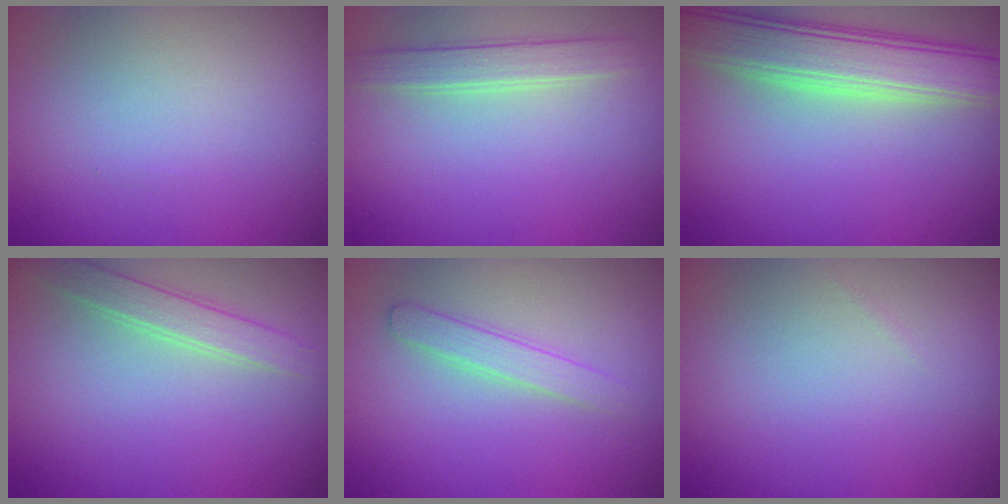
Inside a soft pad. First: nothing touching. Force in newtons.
{"total": 2.3, "press": 2.3, "slide": 0.3}
{"total": 6.2, "press": 6.2, "slide": 0.4}
{"total": 2.3, "press": 2.3, "slide": 0.1}
{"total": 1.7, "press": 1.7, "slide": 0.1}
{"total": 0.0}